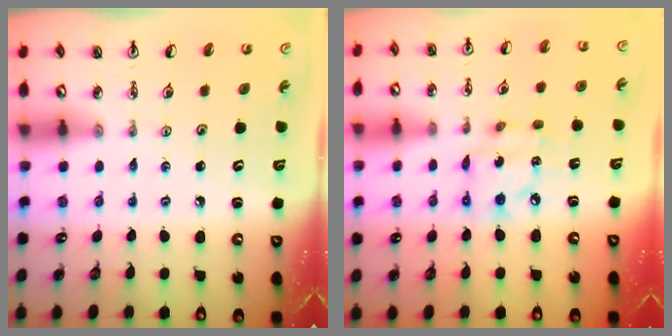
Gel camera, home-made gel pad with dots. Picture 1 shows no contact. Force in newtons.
{"total": 8.5, "press": 8.5, "slide": 0.5}